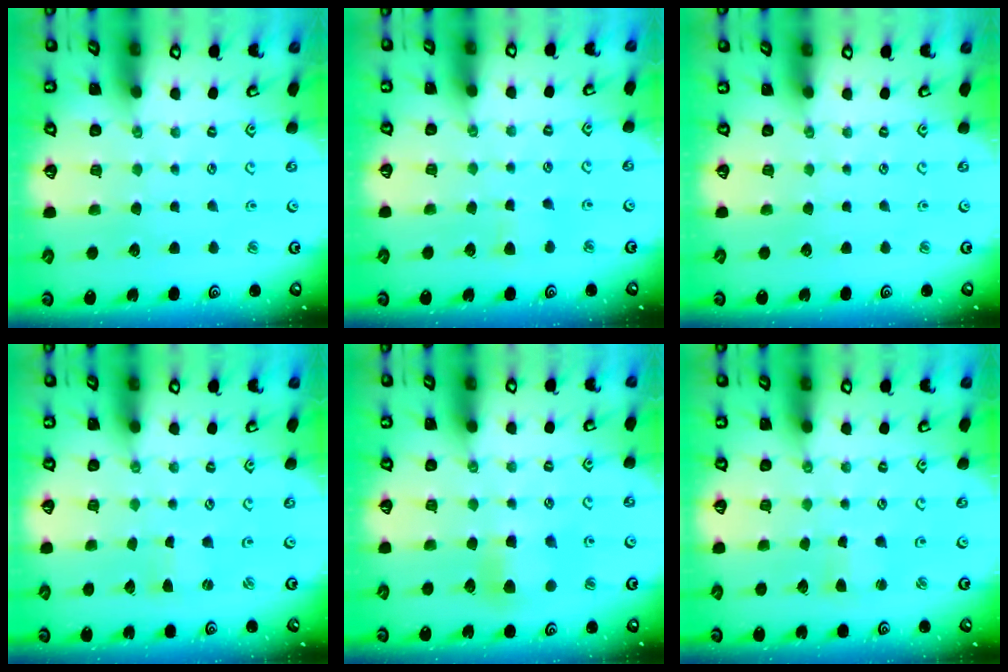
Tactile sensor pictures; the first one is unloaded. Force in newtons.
{"total": 4.0, "press": 3.9, "slide": 0.6}
{"total": 0.0}
{"total": 0.9, "press": 0.9, "slide": 0.2}
{"total": 6.4, "press": 6.3, "slide": 0.4}
{"total": 2.7, "press": 2.7, "slide": 0.2}